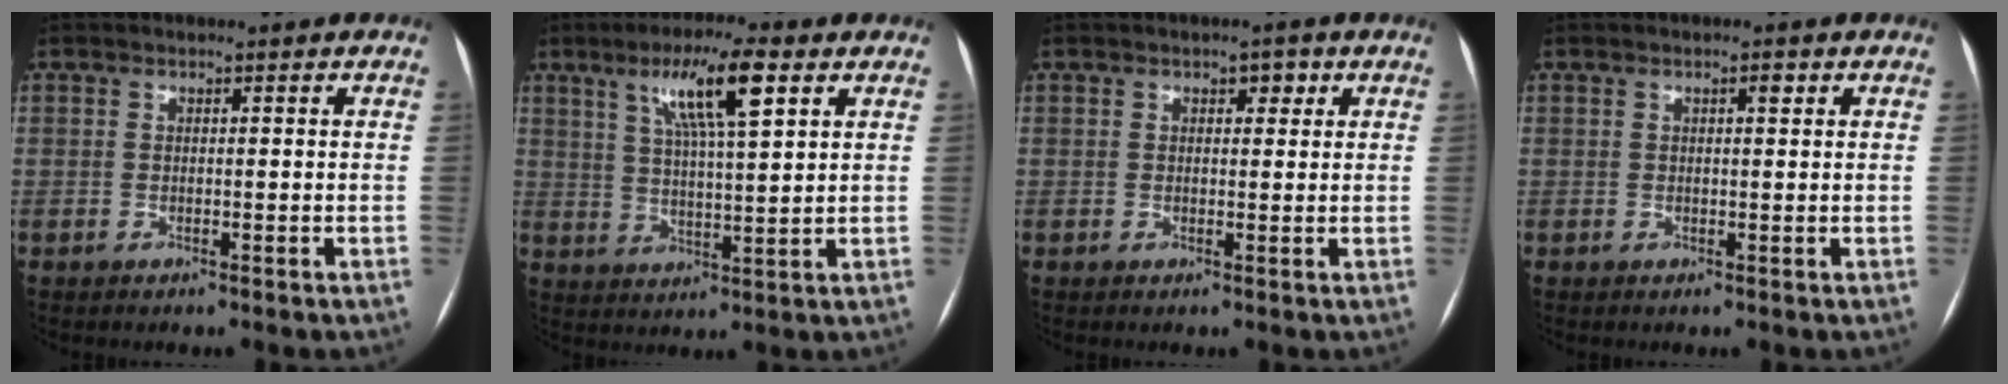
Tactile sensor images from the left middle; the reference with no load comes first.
{"total": 10.1, "force": [5.0, 1.1, 8.8], "torque": [-0.157, 0.011, 0.085]}
{"total": 1.9, "force": [0.9, 1.1, 1.2], "torque": [-0.013, 0.008, 0.012]}
{"total": 1.1, "force": [0.5, 0.3, 0.9], "torque": [-0.013, 0.002, 0.006]}